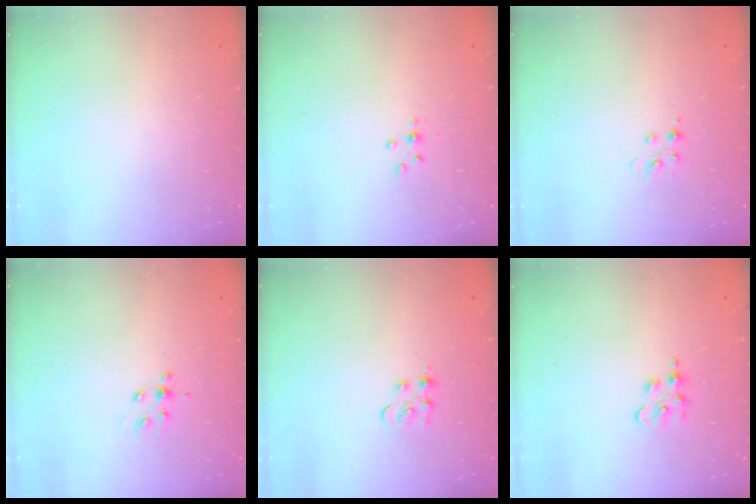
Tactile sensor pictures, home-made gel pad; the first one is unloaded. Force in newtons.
{"total": 3.0, "press": 2.9, "slide": 0.4}
{"total": 3.8, "press": 3.8, "slide": 0.4}
{"total": 5.1, "press": 4.9, "slide": 1.2}
{"total": 4.5, "press": 4.5, "slide": 0.6}
{"total": 2.7, "press": 2.7, "slide": 0.5}